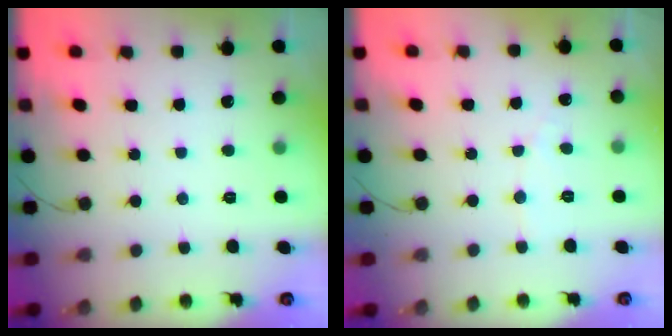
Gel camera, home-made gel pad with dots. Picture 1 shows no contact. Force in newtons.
{"total": 3.3, "press": 3.3, "slide": 0.3}